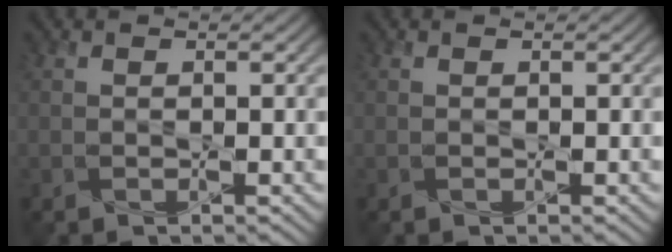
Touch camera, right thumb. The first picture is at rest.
{"total": 0.0}